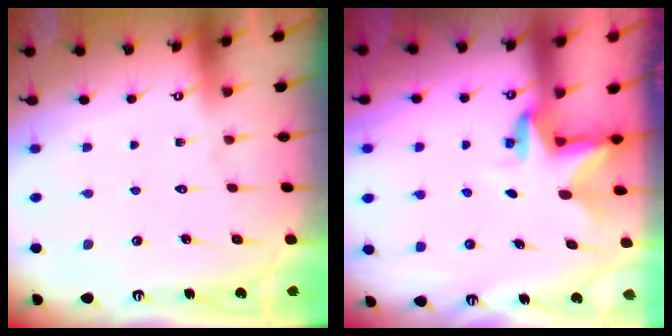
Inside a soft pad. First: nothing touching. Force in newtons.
{"total": 2.8, "press": 2.8, "slide": 0.2}